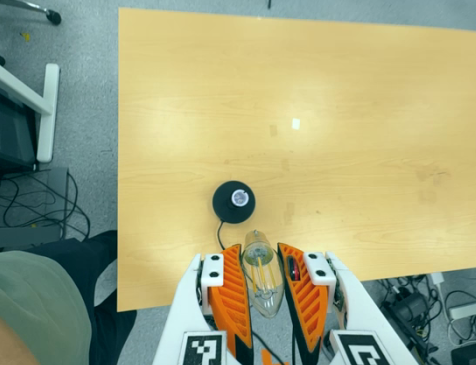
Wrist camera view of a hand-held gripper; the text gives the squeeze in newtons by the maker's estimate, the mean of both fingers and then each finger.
{"total": 21.3, "left": 23.5, "right": 19.2}